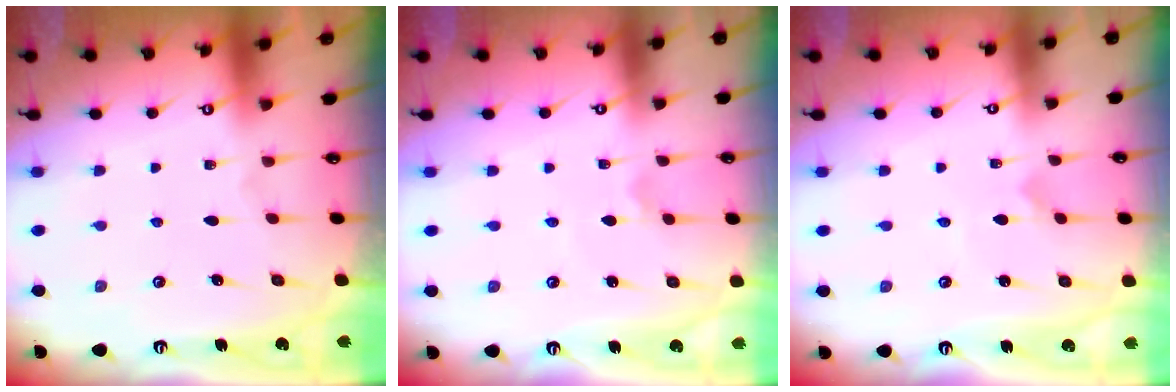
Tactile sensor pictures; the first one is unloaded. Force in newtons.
{"total": 1.8, "press": 1.8, "slide": 0.4}
{"total": 1.4, "press": 1.4, "slide": 0.1}